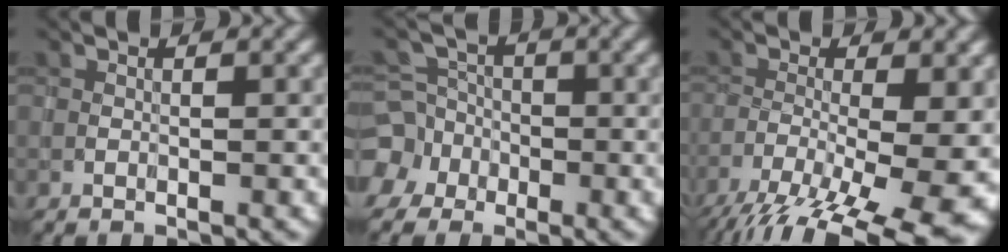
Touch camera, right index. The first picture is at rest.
{"total": 7.3, "force": [-3.0, 6.5, 1.4], "torque": [-0.025, -0.002, -0.077]}
{"total": 12.3, "force": [-6.5, 3.9, 9.6], "torque": [-0.169, -0.016, -0.093]}